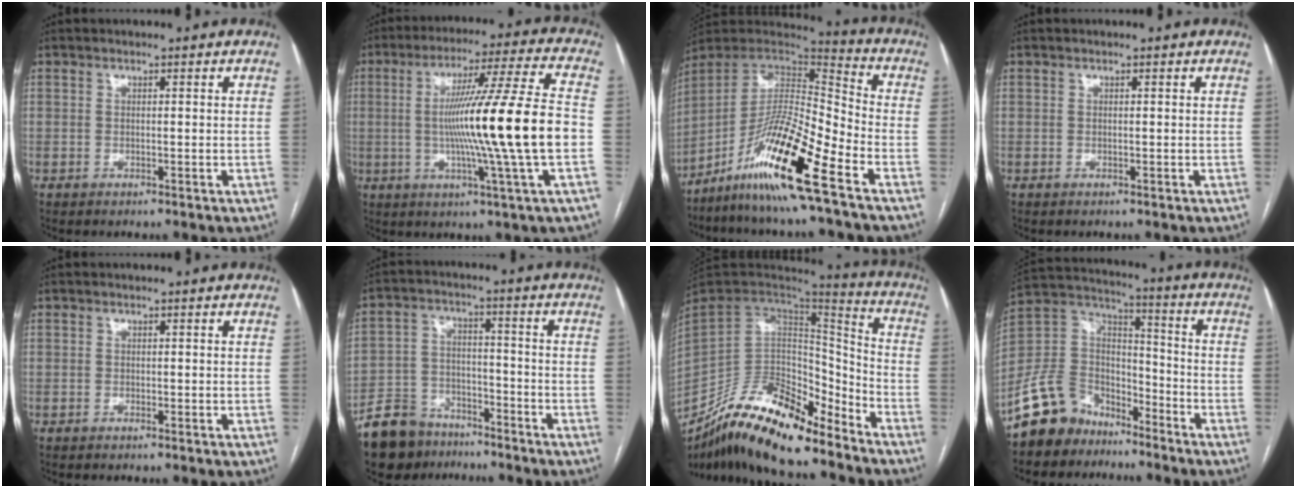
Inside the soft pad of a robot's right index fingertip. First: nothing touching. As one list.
[{"total": 18.8, "force": [-2.0, -2.0, 18.5], "torque": [-0.307, -0.003, -0.042]}, {"total": 16.9, "force": [-9.9, 0.3, 13.7], "torque": [-0.263, -0.012, -0.184]}, {"total": 0.0}, {"total": 0.0}, {"total": 10.5, "force": [-8.2, 5.9, 2.7], "torque": [-0.063, 0.015, -0.143]}, {"total": 20.8, "force": [-16.6, 6.1, 10.9], "torque": [-0.211, 0.014, -0.299]}, {"total": 12.0, "force": [-8.9, 7.6, 2.5], "torque": [-0.066, 0.059, -0.171]}]